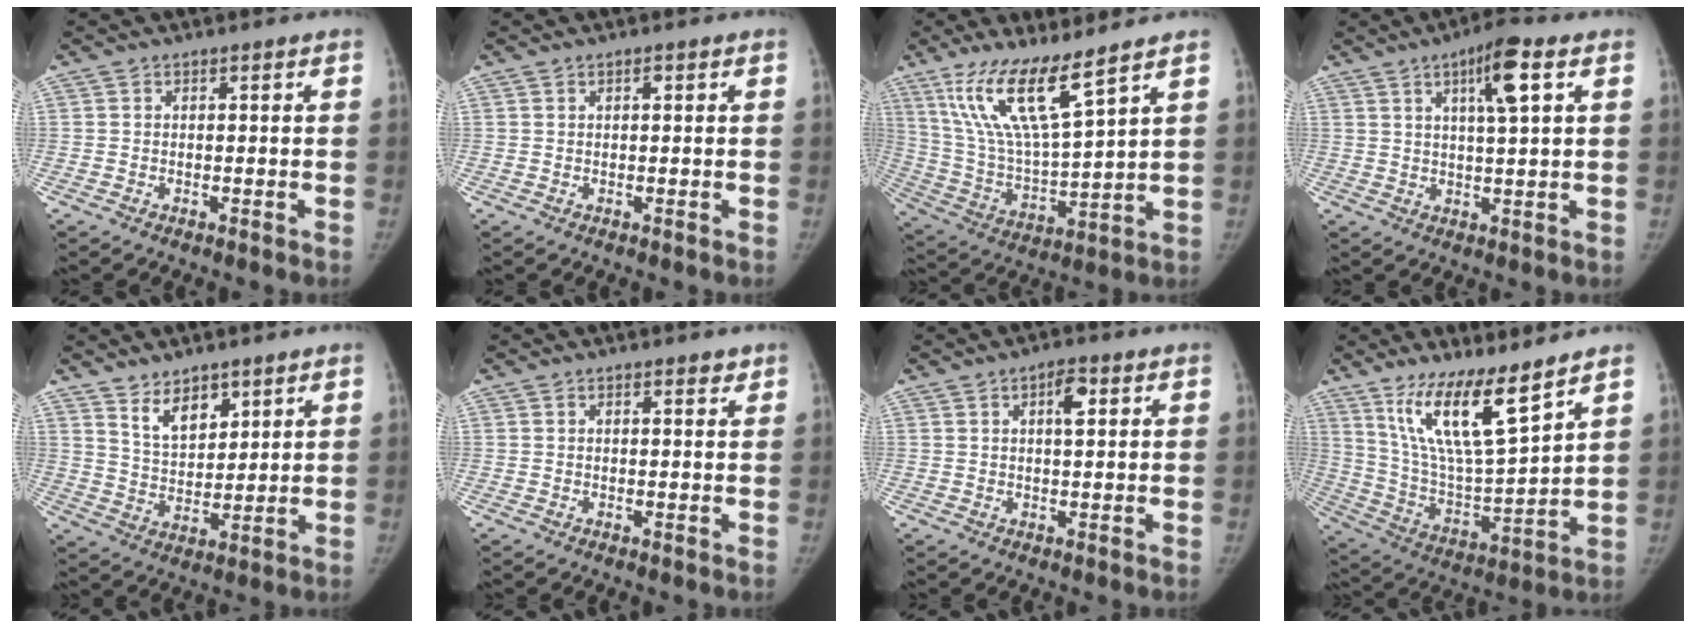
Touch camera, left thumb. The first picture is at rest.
{"total": 0.8, "force": [0.3, 0.3, 0.6], "torque": [-0.008, 0.001, 0.005]}
{"total": 15.5, "force": [10.0, 2.6, 11.5], "torque": [-0.220, -0.057, 0.208]}
{"total": 8.6, "force": [3.6, 1.6, 7.6], "torque": [-0.122, -0.008, 0.057]}
{"total": 7.5, "force": [4.9, 3.9, 4.0], "torque": [-0.043, -0.043, 0.097]}
{"total": 1.3, "force": [1.0, 0.5, 0.7], "torque": [-0.004, -0.005, 0.013]}
{"total": 4.1, "force": [1.5, 1.7, 3.4], "torque": [-0.046, 0.001, 0.021]}
{"total": 16.0, "force": [10.8, 3.2, 11.4], "torque": [-0.191, -0.070, 0.215]}